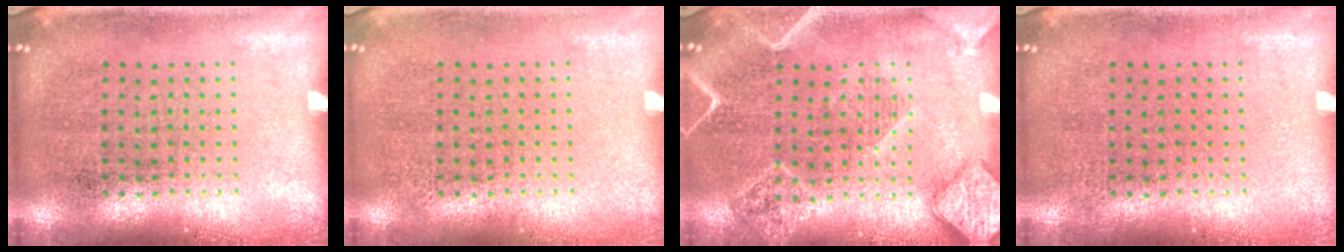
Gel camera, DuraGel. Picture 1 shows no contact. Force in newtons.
{"total": 0.0}
{"total": 2.4, "press": 2.2, "slide": 0.9}
{"total": 0.0}